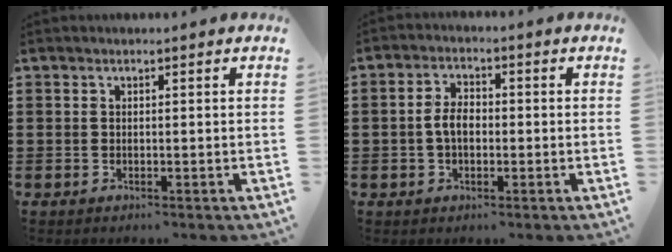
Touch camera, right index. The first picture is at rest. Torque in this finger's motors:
{"motor_torque": [0.31, 0.30, 0.18, 0.03]}